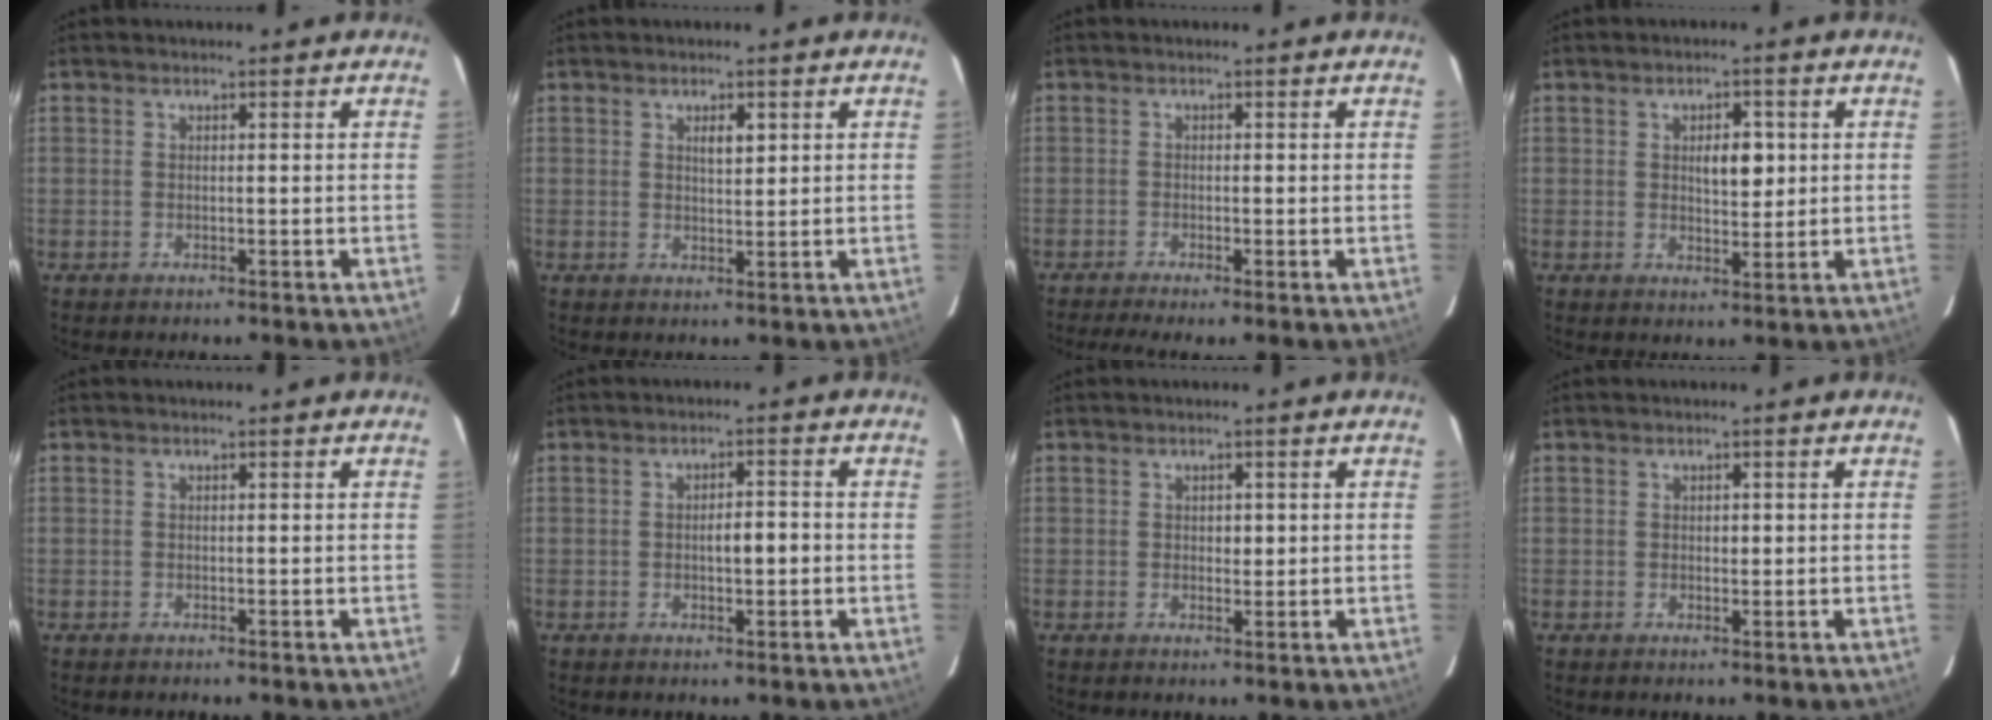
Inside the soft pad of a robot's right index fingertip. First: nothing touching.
{"total": 2.4, "force": [1.1, 0.9, 2.0], "torque": [-0.035, 0.001, 0.020]}
{"total": 4.4, "force": [-3.1, 0.5, 3.1], "torque": [-0.055, -0.012, -0.053]}
{"total": 4.5, "force": [1.0, 2.0, 3.9], "torque": [-0.059, 0.001, 0.019]}
{"total": 0.0}
{"total": 3.1, "force": [-0.4, 0.9, 2.9], "torque": [-0.047, 0.003, -0.005]}
{"total": 1.4, "force": [0.3, 0.9, 1.0], "torque": [-0.011, -0.001, 0.005]}
{"total": 1.0, "force": [0.2, 0.6, 0.7], "torque": [-0.009, 0.001, 0.003]}